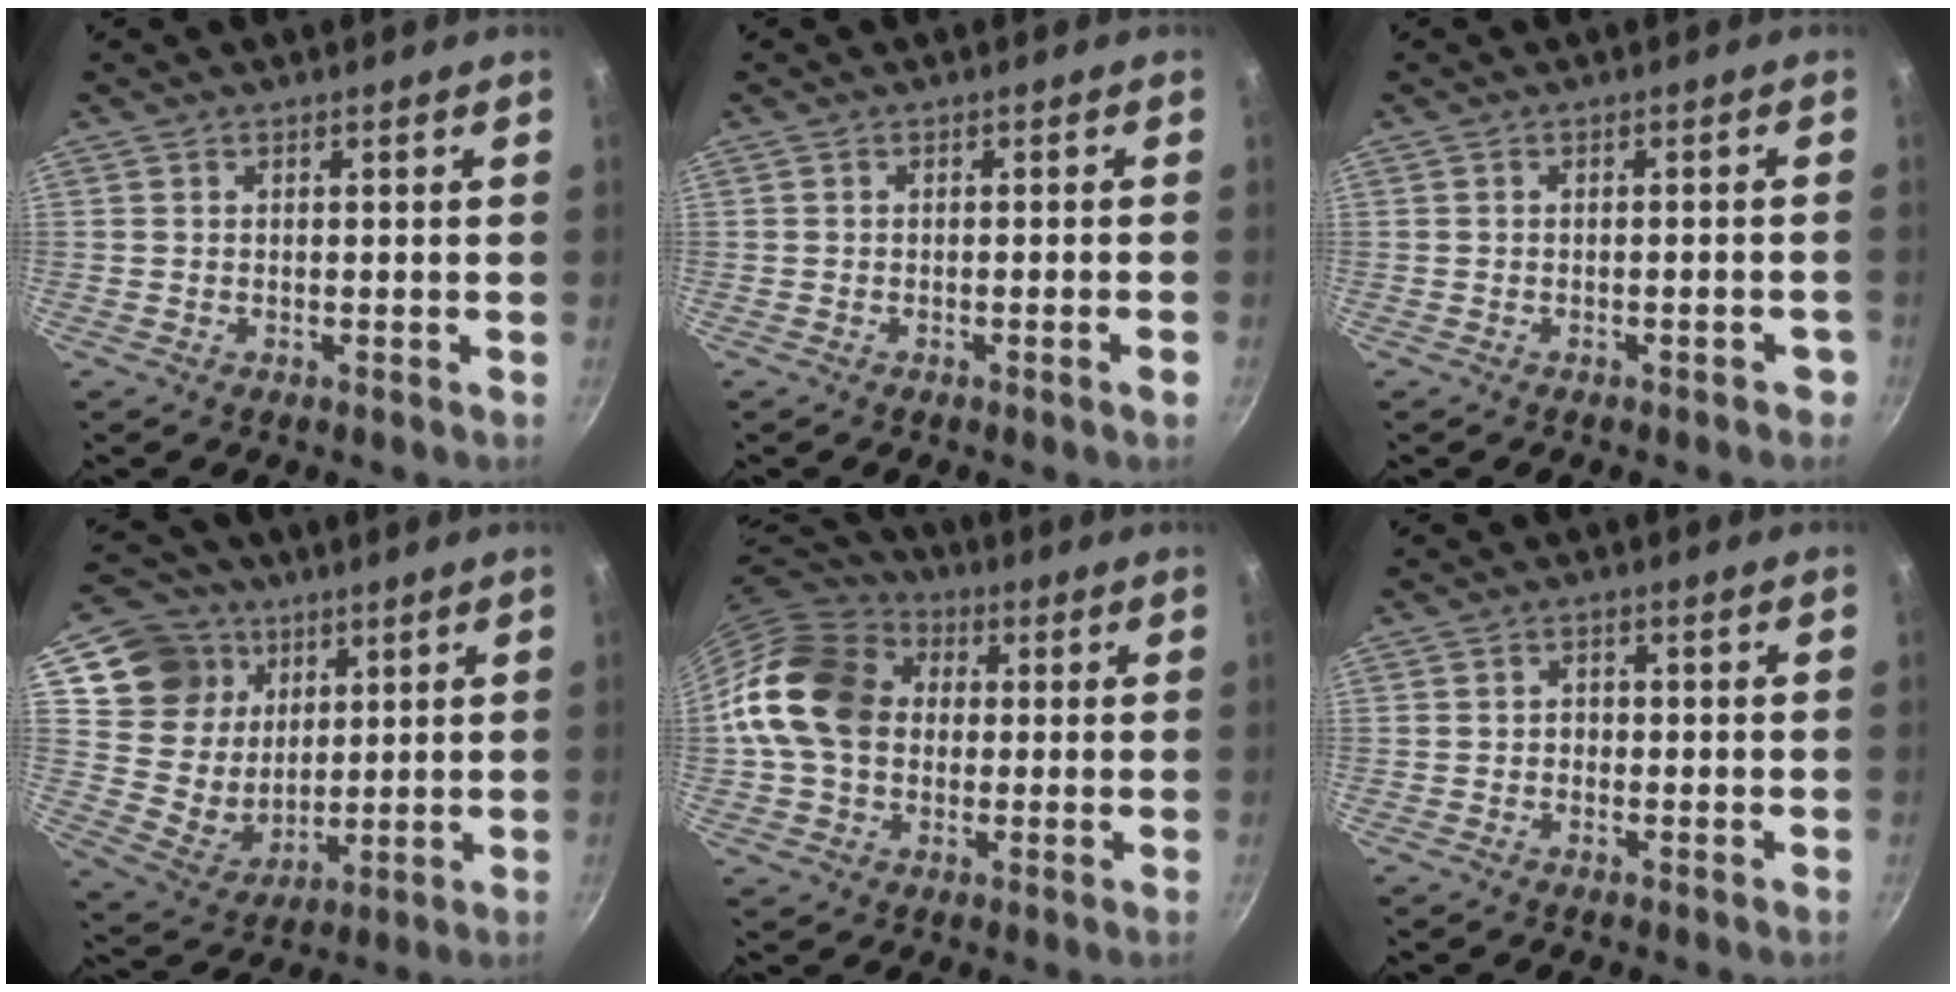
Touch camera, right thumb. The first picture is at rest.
{"total": 1.7, "force": [-0.9, -0.2, 1.4], "torque": [-0.022, 0.008, -0.010]}
{"total": 2.4, "force": [-1.4, 0.9, 1.7], "torque": [-0.014, 0.015, -0.012]}
{"total": 15.1, "force": [6.7, 12.7, 4.8], "torque": [-0.044, -0.031, 0.130]}
{"total": 17.1, "force": [1.6, 13.4, 10.5], "torque": [-0.174, 0.032, 0.016]}
{"total": 1.4, "force": [-0.3, 1.2, 0.6], "torque": [-0.006, 0.005, -0.007]}